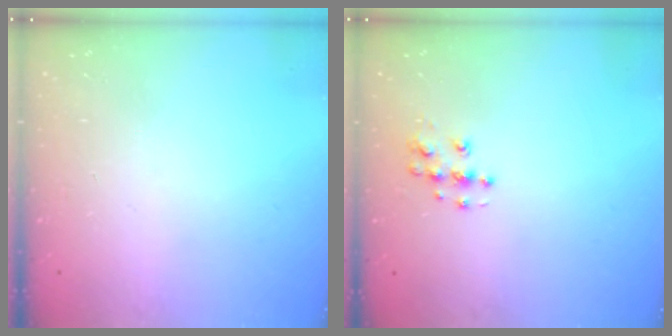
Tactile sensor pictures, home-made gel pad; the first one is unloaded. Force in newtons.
{"total": 6.7, "press": 6.7, "slide": 0.3}